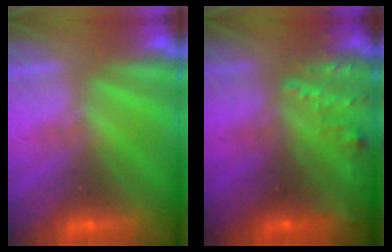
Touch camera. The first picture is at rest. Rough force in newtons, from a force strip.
{"total": 7.6}